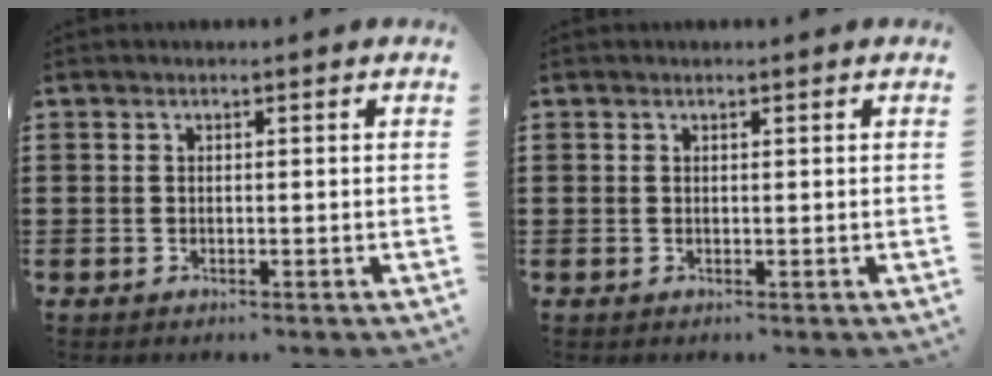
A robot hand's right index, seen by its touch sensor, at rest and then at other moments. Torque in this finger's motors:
{"motor_torque": [-0.02, -0.07, -0.01, 0.00]}